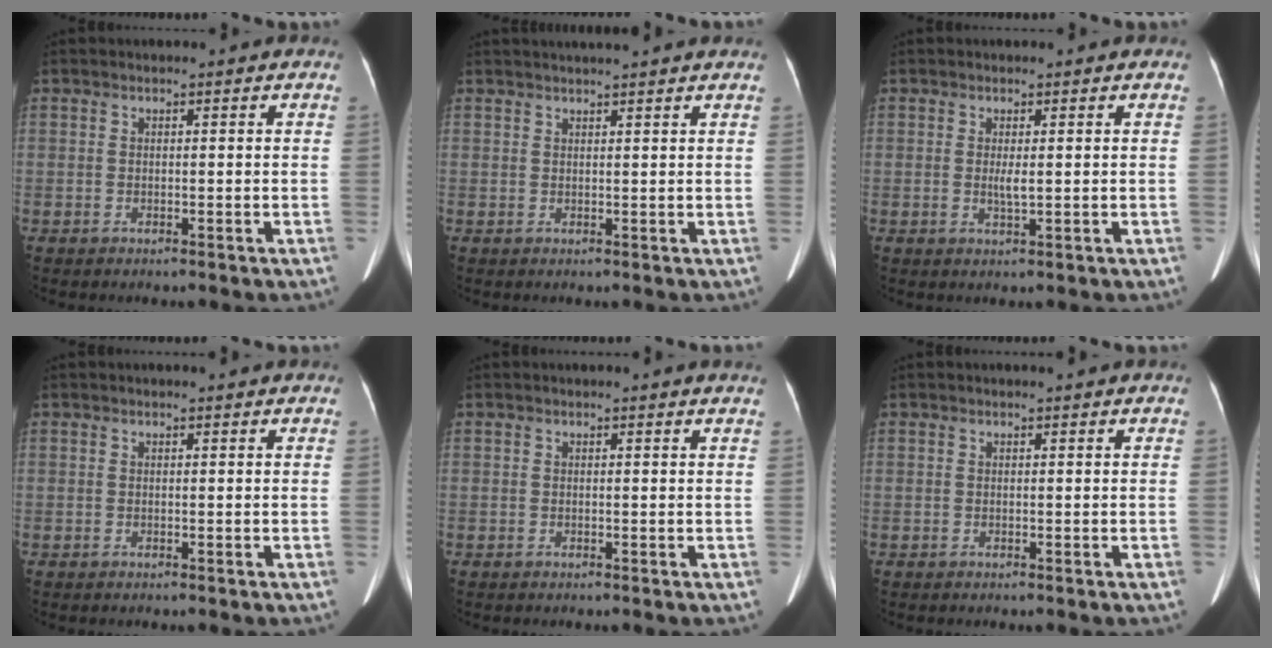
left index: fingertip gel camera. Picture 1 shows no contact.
{"total": 6.7, "force": [6.0, -0.4, 2.9], "torque": [-0.039, 0.032, 0.072]}
{"total": 1.6, "force": [0.1, 0.2, 1.6], "torque": [-0.034, -0.004, 0.004]}
{"total": 1.6, "force": [1.5, 0.1, 0.5], "torque": [-0.009, 0.012, 0.021]}
{"total": 3.8, "force": [3.6, -0.4, 1.3], "torque": [-0.017, 0.009, 0.030]}
{"total": 1.6, "force": [1.5, -0.1, 0.6], "torque": [-0.008, 0.009, 0.022]}